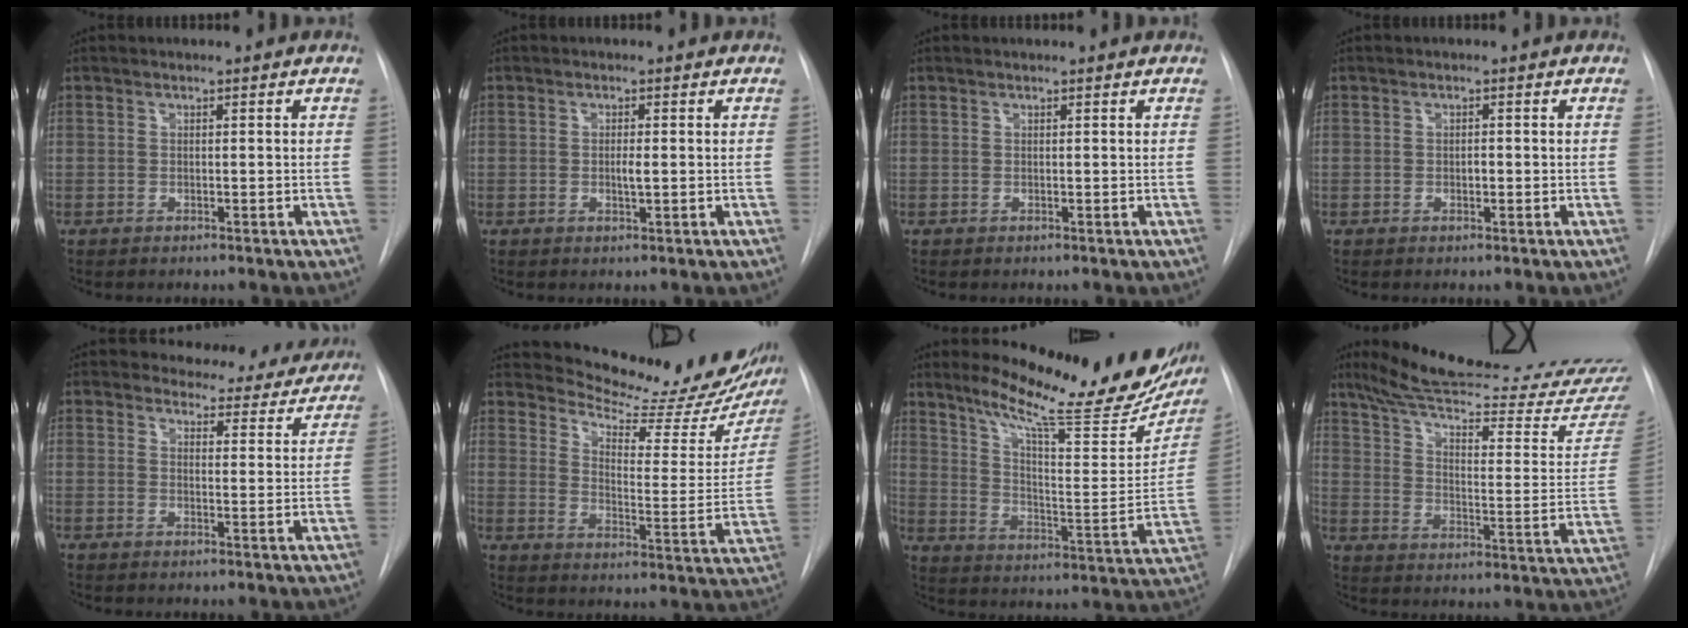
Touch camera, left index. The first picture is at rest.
{"total": 1.6, "force": [-0.9, 0.2, 1.3], "torque": [-0.025, -0.007, -0.013]}
{"total": 0.0}
{"total": 1.2, "force": [-1.0, 0.4, 0.6], "torque": [-0.009, -0.004, -0.016]}
{"total": 10.0, "force": [9.4, 3.3, 0.6], "torque": [0.025, -0.030, 0.090]}
{"total": 19.9, "force": [18.3, 3.4, 7.2], "torque": [-0.100, -0.091, 0.229]}
{"total": 23.7, "force": [19.5, 3.8, 13.0], "torque": [-0.196, -0.068, 0.261]}
{"total": 28.7, "force": [26.5, 0.5, 11.0], "torque": [-0.168, -0.117, 0.346]}